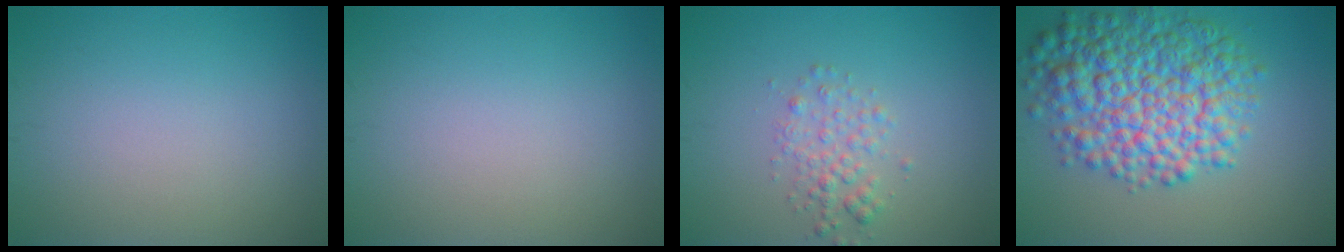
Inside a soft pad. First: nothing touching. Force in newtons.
{"total": 0.0}
{"total": 2.1, "press": 2.1, "slide": 0.1}
{"total": 9.7, "press": 9.7, "slide": 0.2}